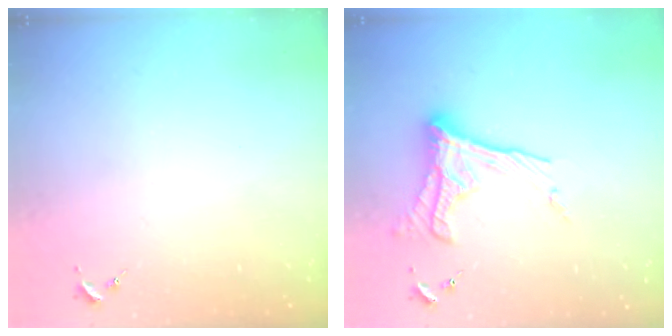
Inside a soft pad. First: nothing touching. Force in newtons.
{"total": 14.8, "press": 14.7, "slide": 1.3}